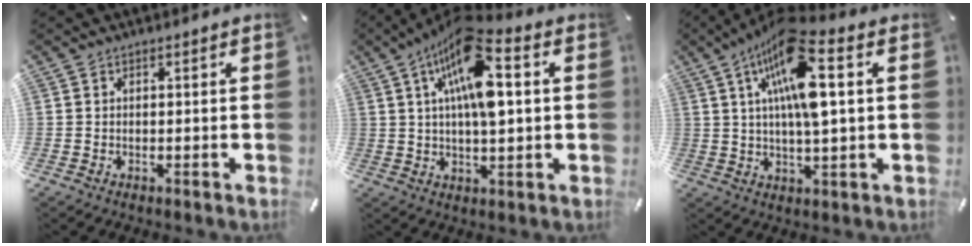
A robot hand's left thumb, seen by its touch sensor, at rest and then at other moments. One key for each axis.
{"total": 15.3, "fx": 5.0, "fy": 6.0, "fz": 13.2, "tx": -0.260, "ty": -0.011, "tz": 0.080}
{"total": 15.8, "fx": 5.1, "fy": 4.7, "fz": 14.2, "tx": -0.279, "ty": -0.011, "tz": 0.079}